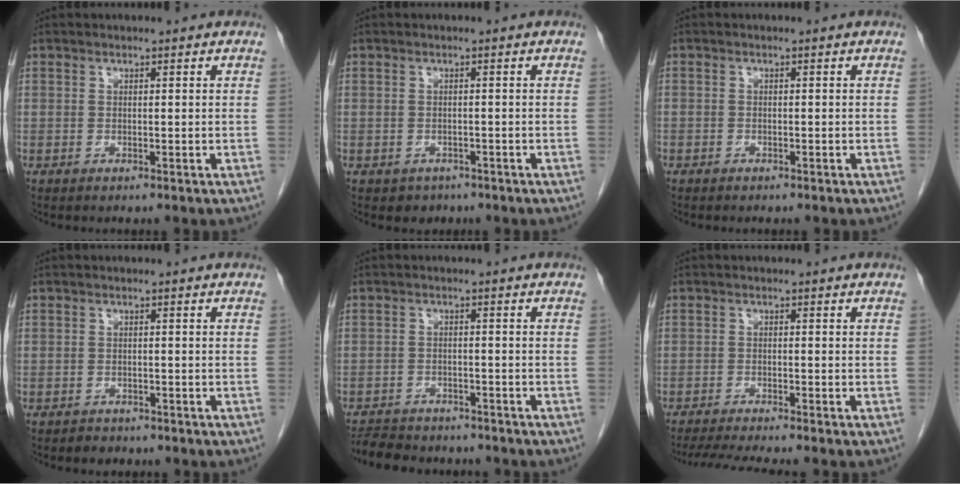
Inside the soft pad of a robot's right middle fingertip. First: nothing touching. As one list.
[{"total": 2.1, "force": [-1.4, 1.6, 0.2], "torque": [-0.010, 0.005, -0.015]}, {"total": 0.7, "force": [-0.5, 0.4, 0.1], "torque": [-0.006, 0.003, -0.009]}, {"total": 1.6, "force": [-1.3, 0.9, 0.1], "torque": [-0.009, 0.001, -0.019]}, {"total": 8.5, "force": [-7.6, 2.8, 2.3], "torque": [-0.044, -0.001, -0.109]}, {"total": 6.3, "force": [-5.6, -0.7, 2.8], "torque": [-0.044, -0.018, -0.093]}]